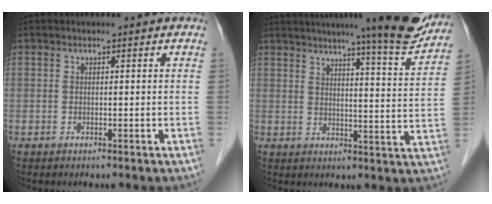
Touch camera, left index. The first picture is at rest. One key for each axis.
{"total": 14.3, "fx": 12.2, "fy": 0.3, "fz": 7.4, "tx": -0.093, "ty": -0.015, "tz": 0.147}